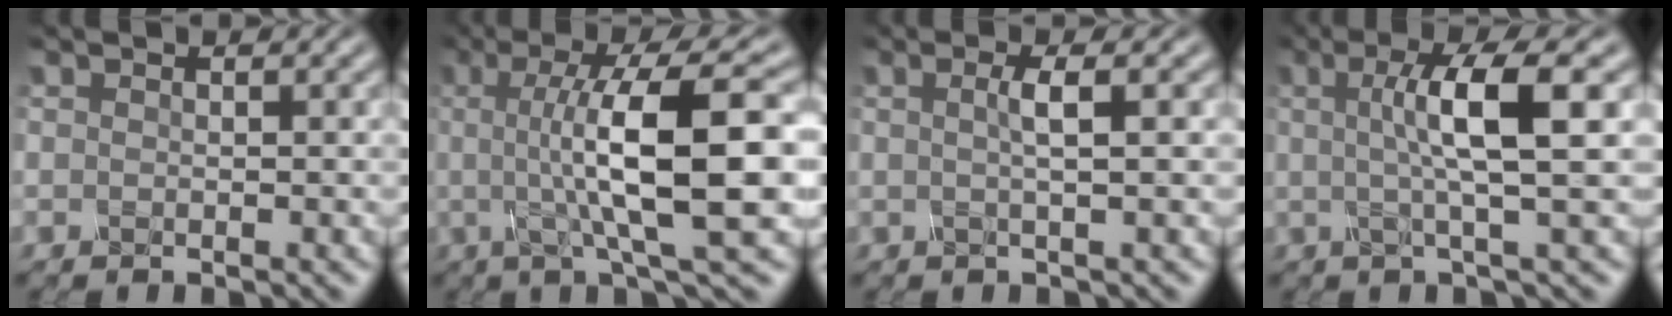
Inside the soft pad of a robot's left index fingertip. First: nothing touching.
{"total": 11.0, "force": [0.3, 2.6, 10.7], "torque": [-0.145, 0.008, 0.004]}
{"total": 2.2, "force": [0.2, 0.5, 2.1], "torque": [-0.034, 0.003, -0.003]}
{"total": 6.1, "force": [0.9, 1.1, 6.0], "torque": [-0.092, 0.008, 0.013]}